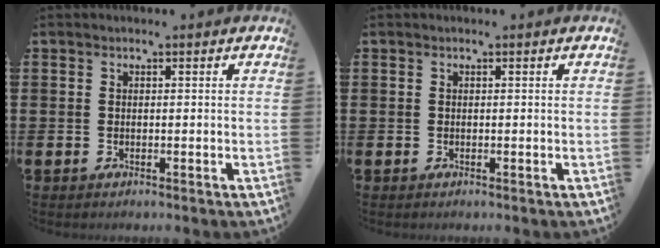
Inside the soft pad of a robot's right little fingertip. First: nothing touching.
{"total": 0.0}